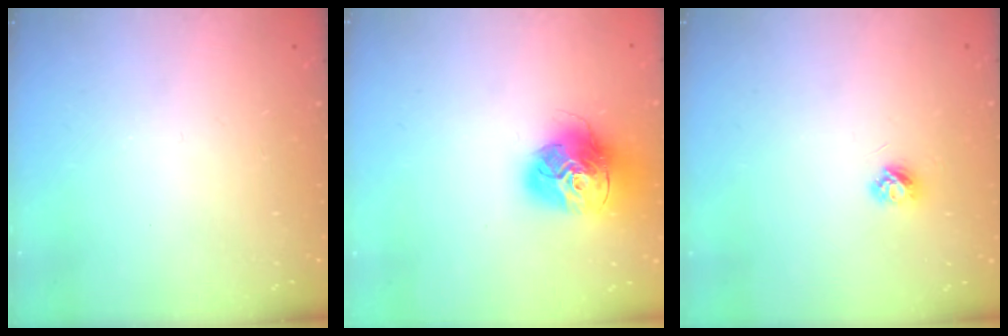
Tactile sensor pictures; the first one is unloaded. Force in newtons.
{"total": 16.1, "press": 16.0, "slide": 1.6}
{"total": 3.7, "press": 3.7, "slide": 0.4}